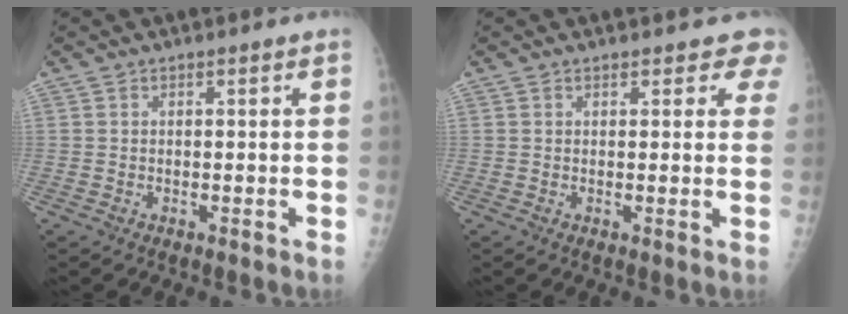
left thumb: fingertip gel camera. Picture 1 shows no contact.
{"total": 3.7, "force": [3.2, 1.6, 0.6], "torque": [0.030, -0.012, 0.017]}